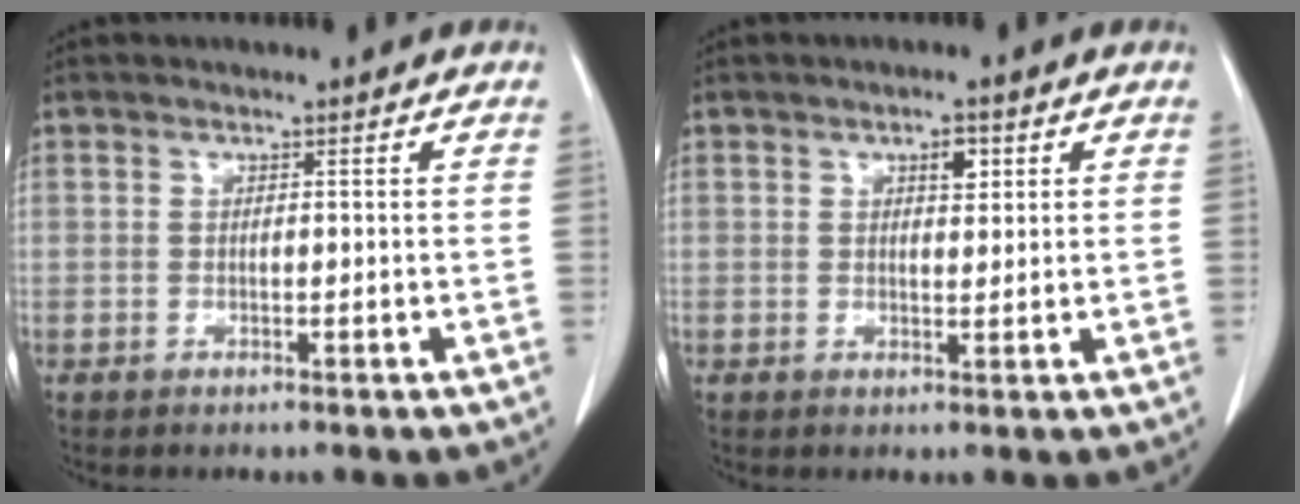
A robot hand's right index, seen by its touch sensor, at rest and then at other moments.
{"total": 2.6, "force": [1.1, 1.1, 2.0], "torque": [-0.032, -0.001, 0.018]}